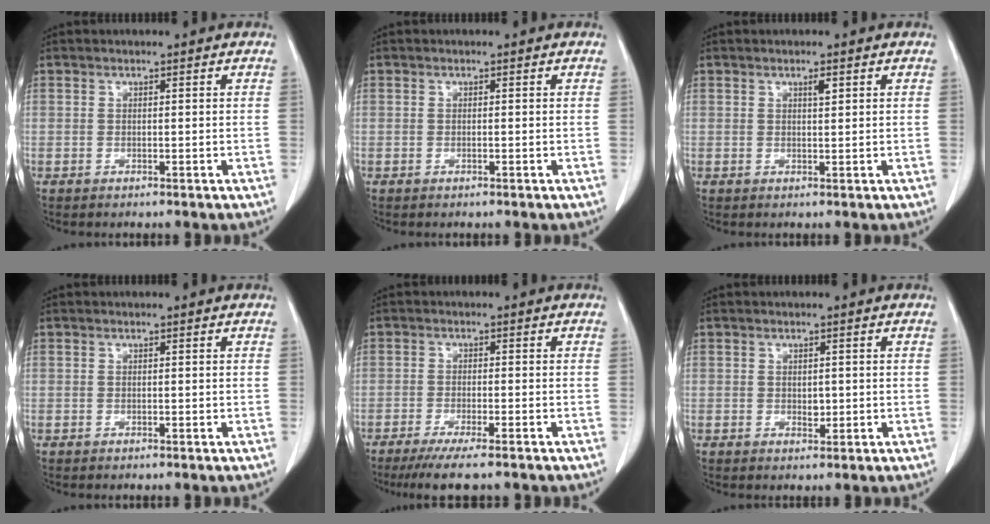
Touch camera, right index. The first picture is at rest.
{"total": 0.0}
{"total": 1.2, "force": [0.6, 0.2, 1.0], "torque": [-0.019, -0.002, 0.010]}
{"total": 0.0}
{"total": 7.2, "force": [-5.6, 0.4, 4.4], "torque": [-0.065, -0.016, -0.087]}
{"total": 1.4, "force": [0.0, 0.9, 1.1], "torque": [-0.016, -0.001, 0.003]}